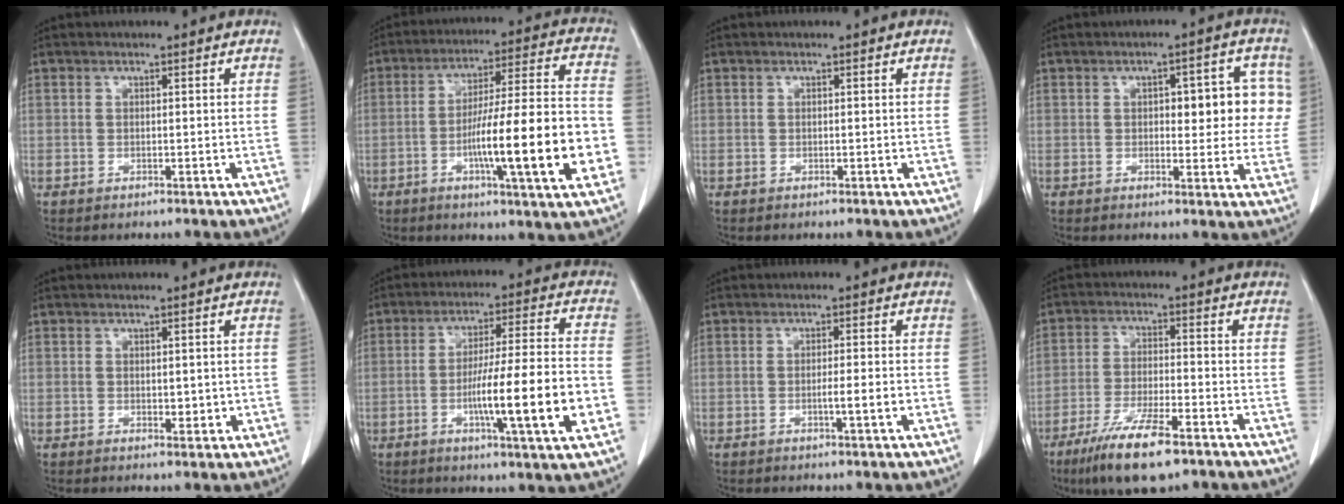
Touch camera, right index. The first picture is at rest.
{"total": 19.4, "force": [-4.9, 1.0, 18.8], "torque": [-0.267, 0.008, -0.071]}
{"total": 0.0}
{"total": 9.2, "force": [1.9, 4.0, 8.1], "torque": [-0.085, 0.024, 0.024]}
{"total": 2.2, "force": [0.0, 1.2, 1.8], "torque": [-0.023, -0.004, 0.005]}
{"total": 15.4, "force": [-3.9, 0.2, 14.9], "torque": [-0.244, -0.006, -0.065]}
{"total": 2.9, "force": [-0.7, -0.1, 2.8], "torque": [-0.047, -0.004, -0.012]}
{"total": 10.9, "force": [-7.2, 1.8, 8.0], "torque": [-0.149, -0.024, -0.124]}